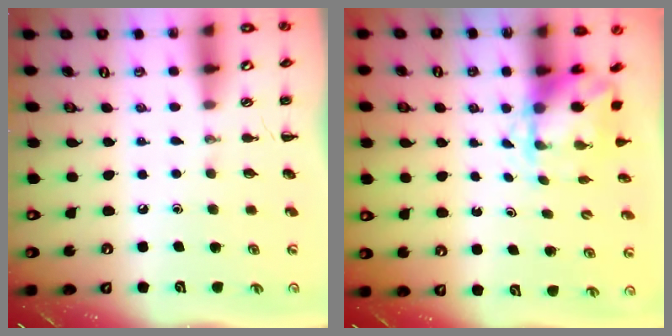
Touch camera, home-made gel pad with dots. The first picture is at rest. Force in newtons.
{"total": 4.0, "press": 3.9, "slide": 0.7}